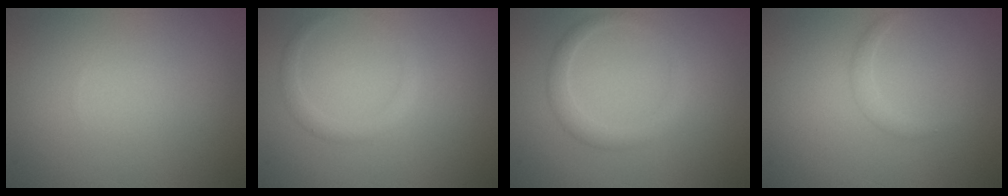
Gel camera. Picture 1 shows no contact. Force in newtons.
{"total": 1.3, "press": 1.3, "slide": 0.1}
{"total": 2.0, "press": 2.0, "slide": 0.1}
{"total": 1.1, "press": 1.1, "slide": 0.1}